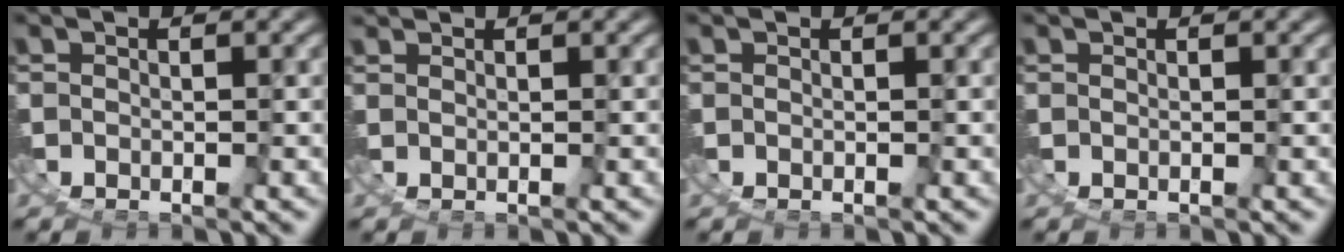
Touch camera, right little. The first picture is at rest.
{"total": 1.1, "force": [0.5, -0.9, -0.4], "torque": [0.010, 0.003, 0.008]}
{"total": 0.0}
{"total": 0.5, "force": [0.1, -0.4, -0.2], "torque": [0.006, 0.002, 0.002]}